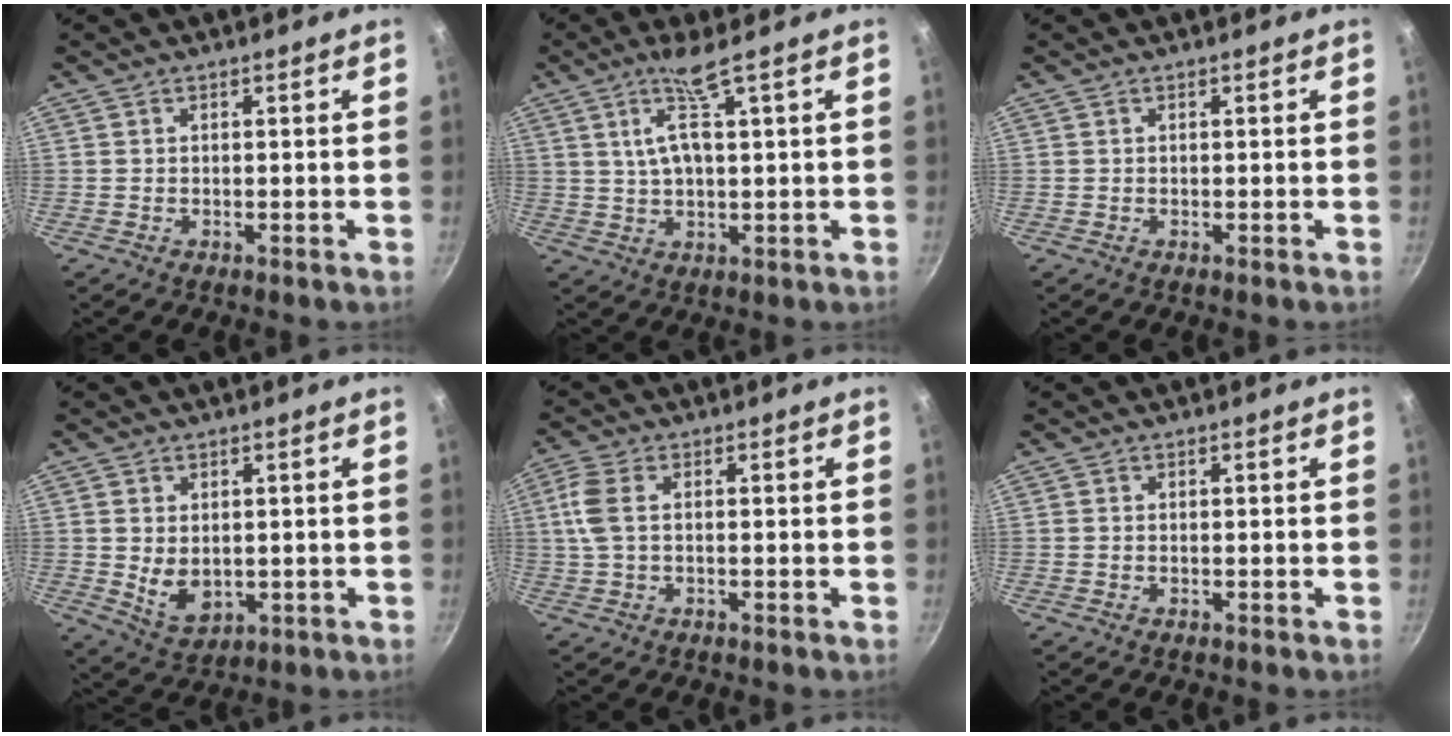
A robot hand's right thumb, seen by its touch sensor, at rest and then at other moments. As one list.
[{"total": 6.7, "force": [2.6, 1.1, 6.1], "torque": [-0.120, -0.004, 0.059]}, {"total": 0.0}, {"total": 6.5, "force": [0.2, 4.5, 4.7], "torque": [-0.071, -0.015, 0.018]}, {"total": 5.4, "force": [0.1, 2.7, 4.7], "torque": [-0.117, 0.011, -0.004]}, {"total": 0.0}]